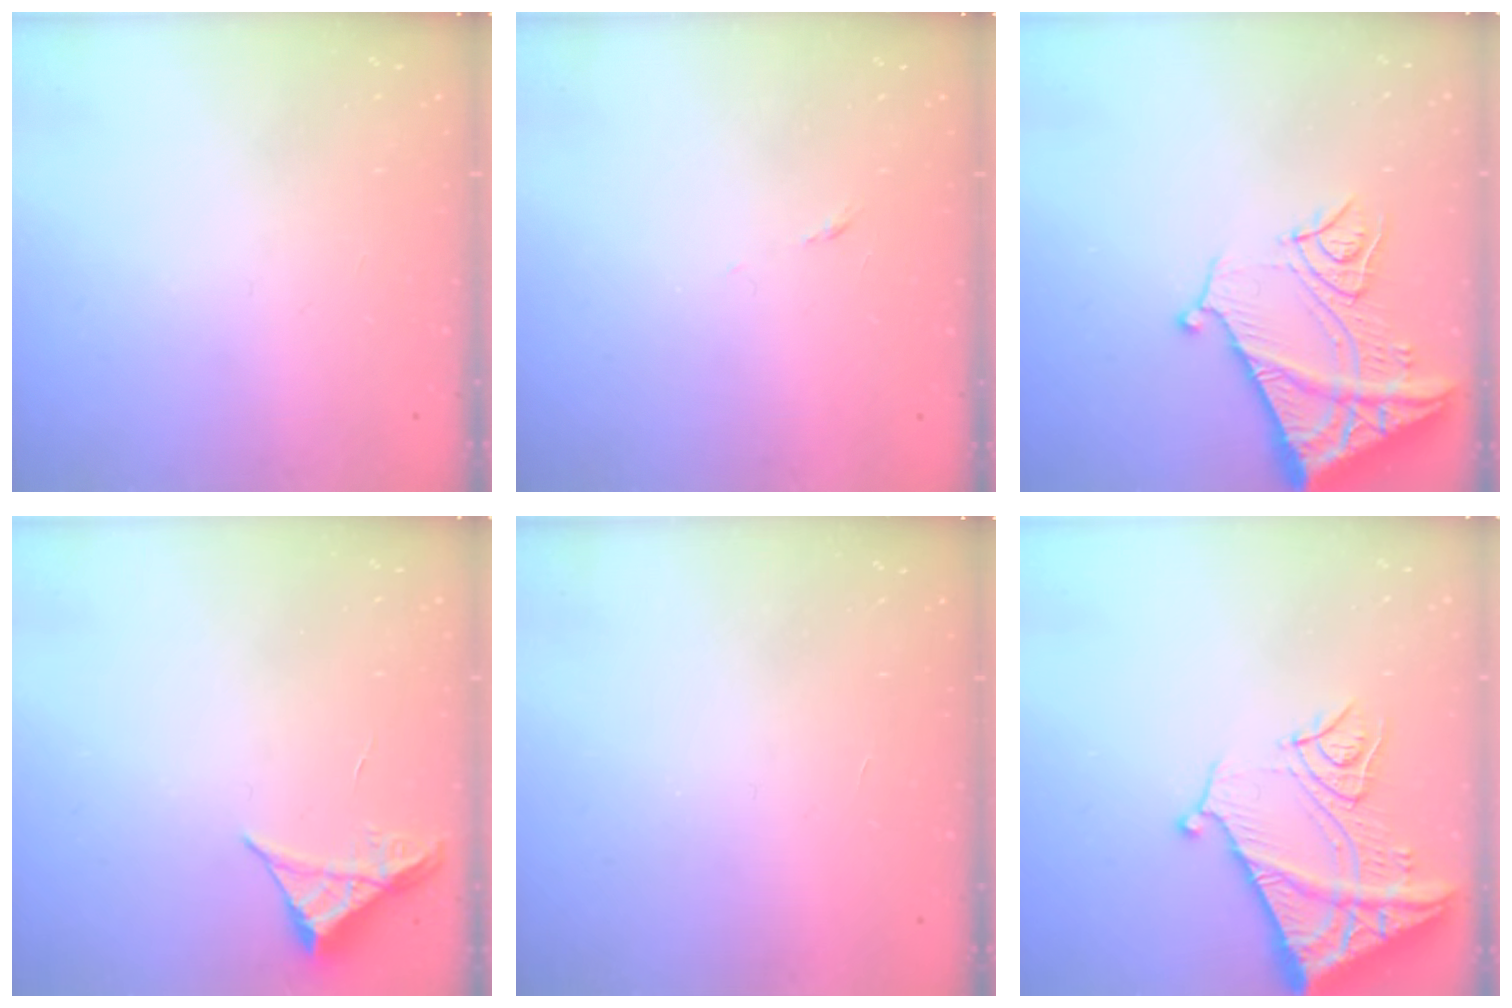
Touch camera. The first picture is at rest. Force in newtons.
{"total": 3.8, "press": 3.7, "slide": 0.9}
{"total": 15.1, "press": 15.1, "slide": 1.5}
{"total": 4.1, "press": 4.1, "slide": 0.5}
{"total": 1.7, "press": 1.7, "slide": 0.1}
{"total": 15.1, "press": 15.1, "slide": 1.5}